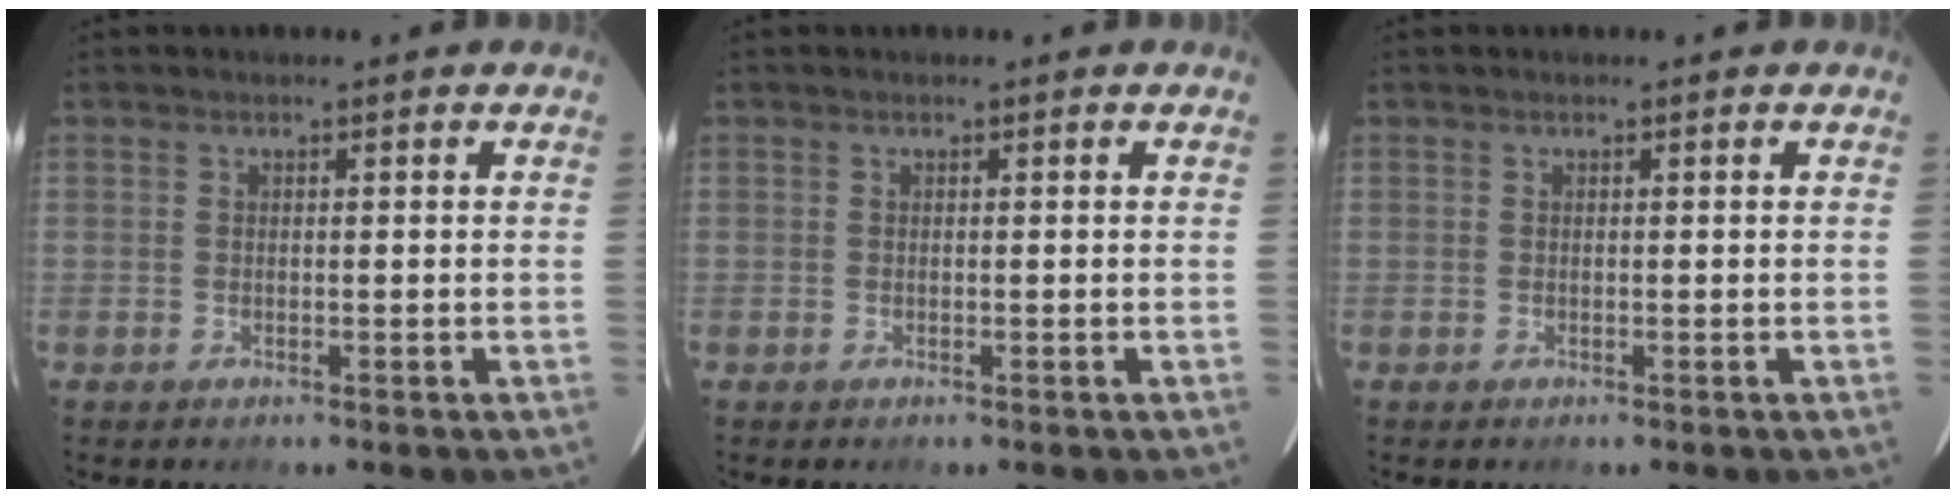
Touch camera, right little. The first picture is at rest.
{"total": 0.0}
{"total": 0.0}